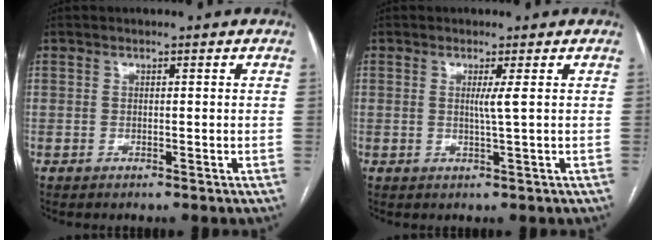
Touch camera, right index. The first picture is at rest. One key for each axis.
{"total": 1.7, "fx": 0.3, "fy": -0.5, "fz": 1.6, "tx": -0.032, "ty": -0.004, "tz": 0.007}